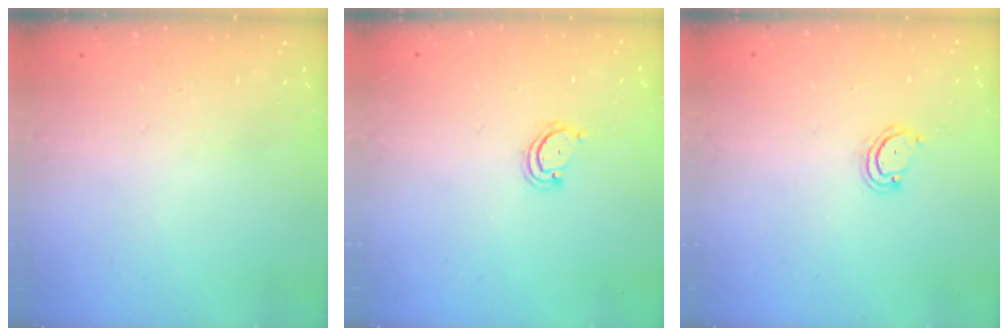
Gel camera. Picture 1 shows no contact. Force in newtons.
{"total": 2.6, "press": 2.6, "slide": 0.3}
{"total": 3.9, "press": 3.9, "slide": 0.3}